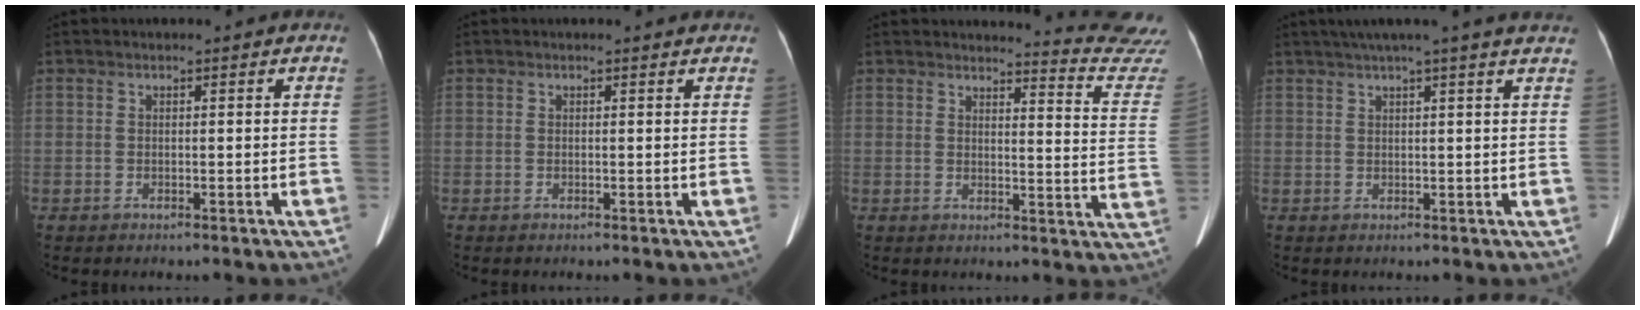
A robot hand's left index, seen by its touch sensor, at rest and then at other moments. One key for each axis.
{"total": 1.0, "fx": 1.0, "fy": 0.1, "fz": 0.0, "tx": -0.011, "ty": -0.007, "tz": 0.007}
{"total": 13.9, "fx": 13.7, "fy": -1.9, "fz": -0.2, "tx": 0.010, "ty": -0.159, "tz": 0.125}
{"total": 12.2, "fx": 10.2, "fy": -1.0, "fz": 6.6, "tx": -0.105, "ty": 0.022, "tz": 0.120}